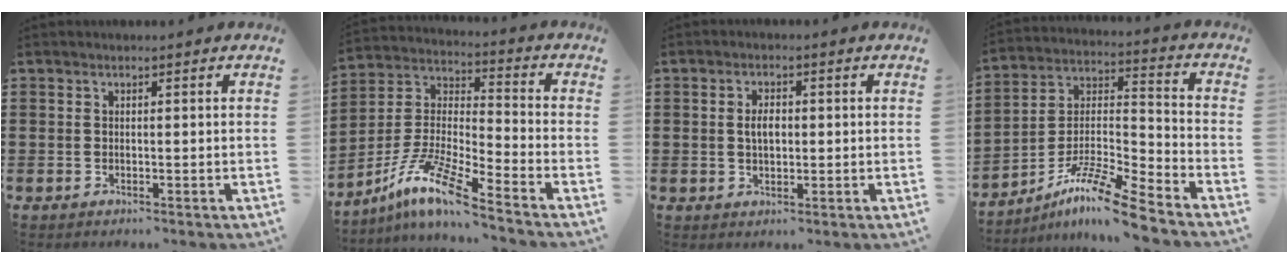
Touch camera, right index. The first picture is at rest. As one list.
[{"total": 10.5, "force": [-8.2, 0.6, 6.5], "torque": [-0.154, -0.009, -0.171]}, {"total": 3.0, "force": [0.2, 1.5, 2.5], "torque": [-0.042, 0.003, -0.001]}, {"total": 11.3, "force": [-9.3, 0.5, 6.4], "torque": [-0.117, 0.015, -0.183]}]